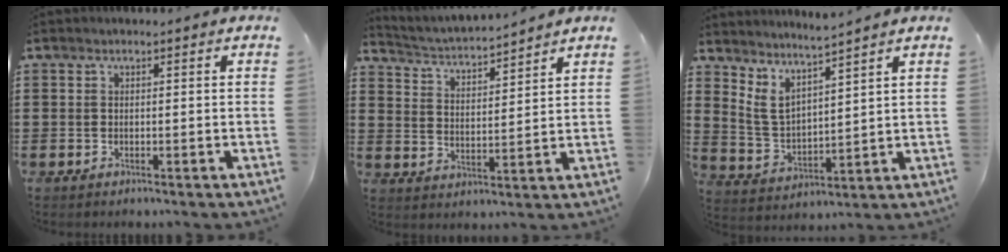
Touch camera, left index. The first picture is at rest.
{"total": 3.4, "force": [3.3, -0.2, 0.4], "torque": [-0.027, -0.028, 0.051]}
{"total": 4.4, "force": [3.9, 1.0, 1.8], "torque": [-0.054, -0.025, 0.067]}